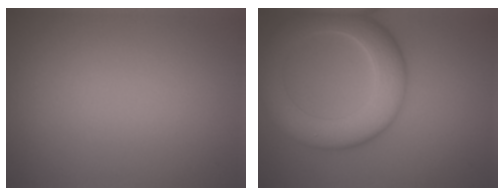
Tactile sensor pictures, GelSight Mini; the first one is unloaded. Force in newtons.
{"total": 7.3, "press": 7.3, "slide": 0.4}